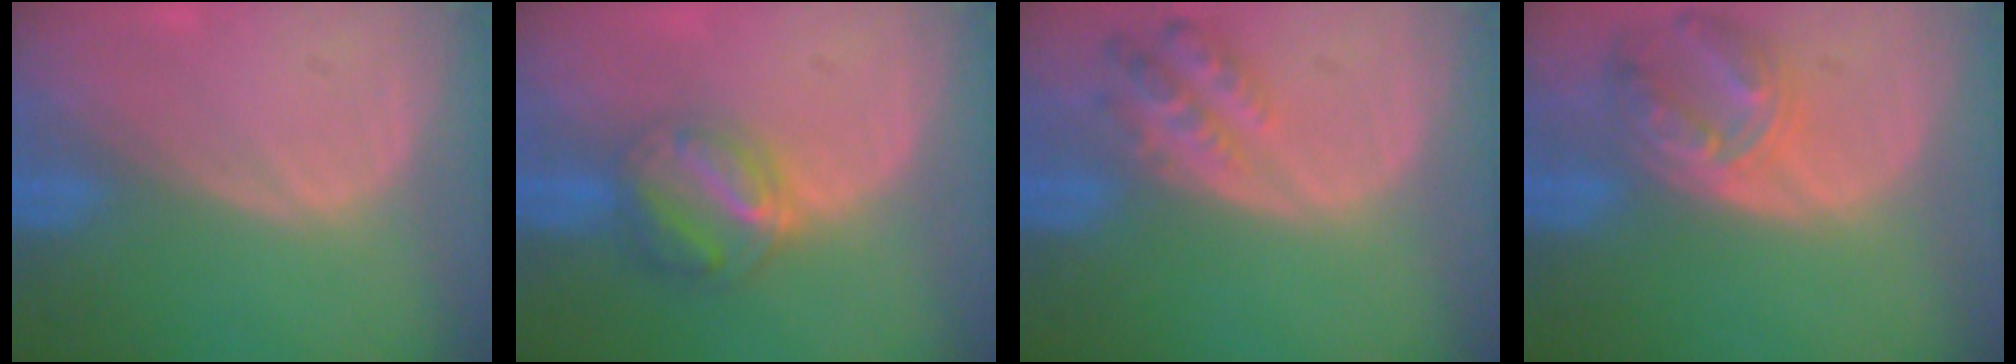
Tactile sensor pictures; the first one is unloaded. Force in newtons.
{"total": 6.5, "press": 5.5, "slide": 3.3}
{"total": 5.1, "press": 4.8, "slide": 1.7}
{"total": 7.9, "press": 6.9, "slide": 3.9}